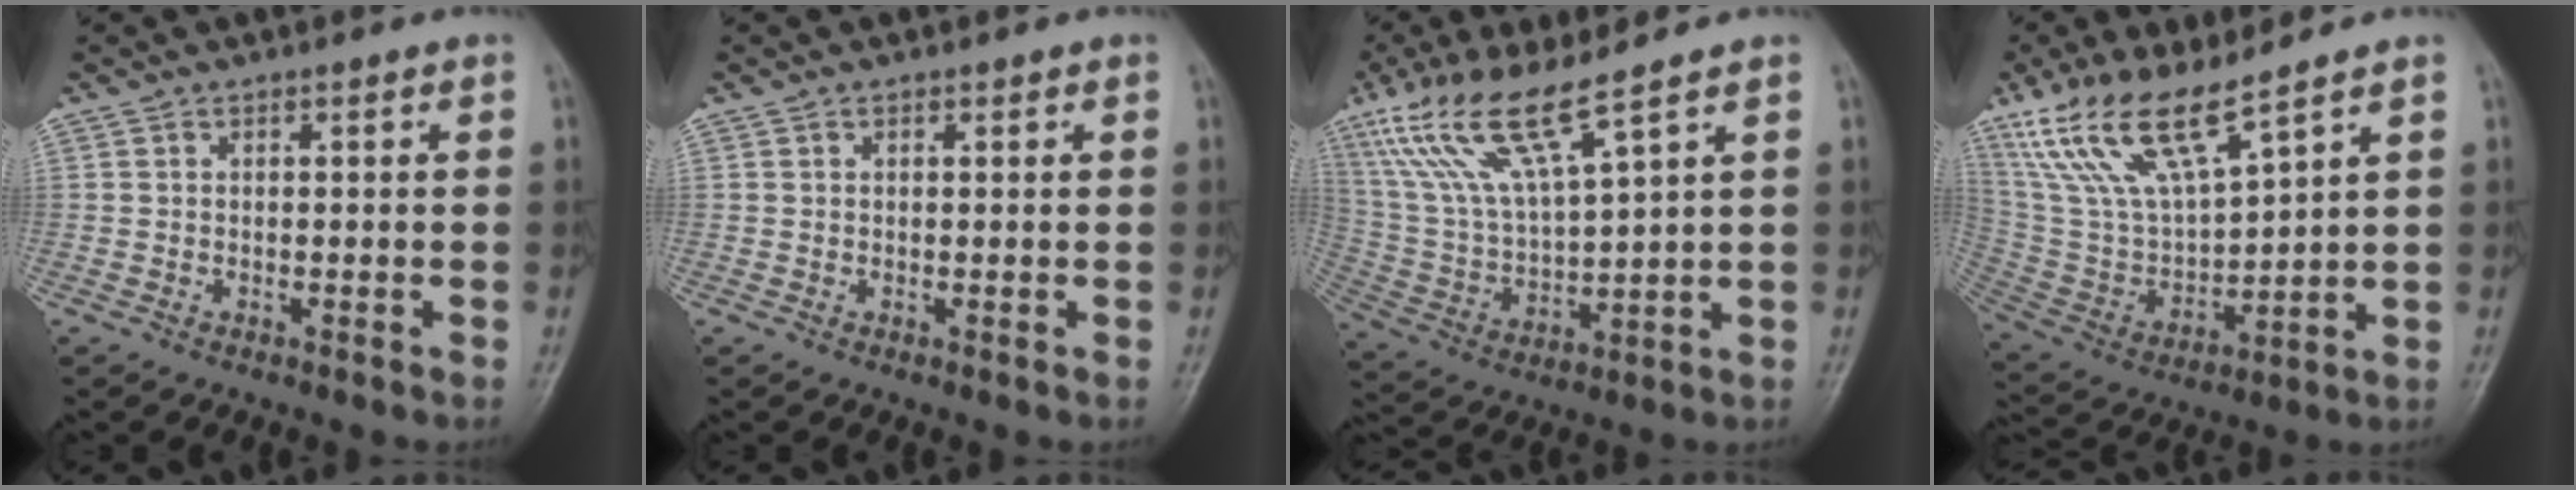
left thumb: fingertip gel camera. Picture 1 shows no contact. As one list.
[{"total": 0.7, "force": [0.3, 0.3, 0.6], "torque": [-0.007, 0.001, 0.004]}, {"total": 14.5, "force": [9.4, 2.5, 10.8], "torque": [-0.225, -0.038, 0.199]}, {"total": 15.9, "force": [11.1, 4.3, 10.6], "torque": [-0.200, -0.046, 0.235]}]